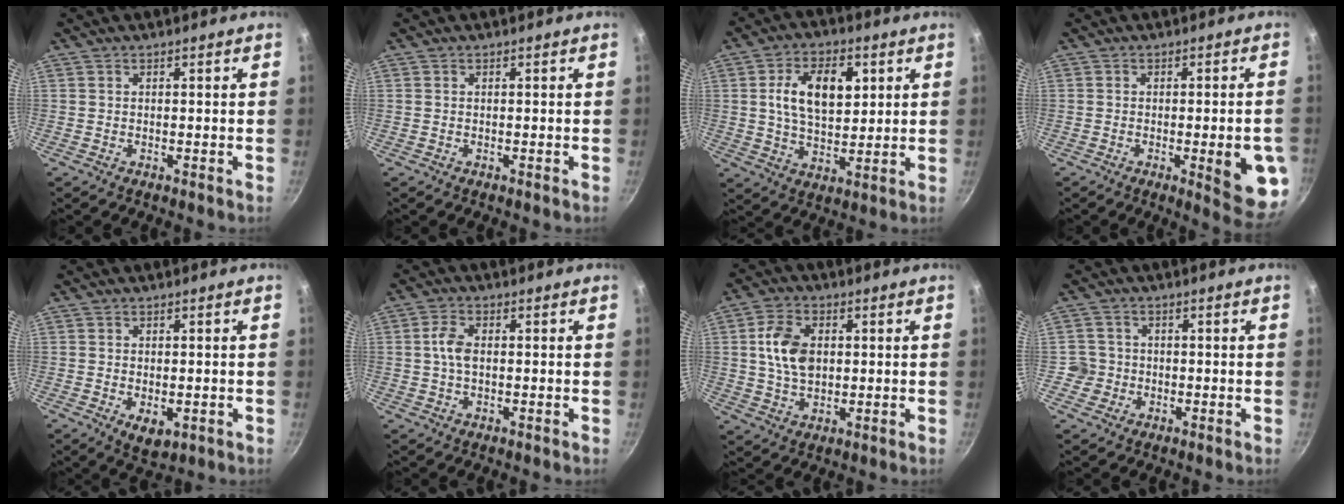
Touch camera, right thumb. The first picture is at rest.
{"total": 0.0}
{"total": 12.4, "force": [3.1, 7.4, 9.5], "torque": [-0.137, -0.004, 0.049]}
{"total": 11.0, "force": [-2.6, 2.8, 10.4], "torque": [-0.105, 0.004, -0.027]}
{"total": 4.7, "force": [-1.0, 2.8, 3.6], "torque": [-0.051, -0.011, -0.009]}
{"total": 4.0, "force": [0.1, 2.4, 3.3], "torque": [-0.066, 0.011, -0.002]}
{"total": 9.1, "force": [1.2, 6.1, 6.7], "torque": [-0.112, 0.004, 0.021]}
{"total": 3.6, "force": [-0.9, 3.5, 0.4], "torque": [0.018, 0.016, -0.018]}